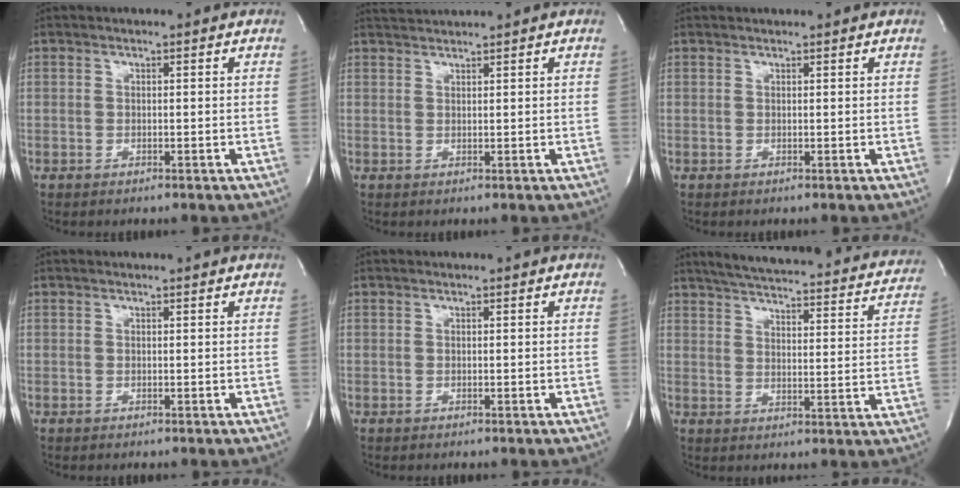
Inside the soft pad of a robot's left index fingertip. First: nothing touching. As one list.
[{"total": 2.2, "force": [2.1, -0.8, -0.1], "torque": [-0.001, 0.008, 0.048]}, {"total": 1.8, "force": [1.8, 0.0, 0.3], "torque": [-0.004, 0.019, 0.027]}, {"total": 1.0, "force": [1.0, 0.0, 0.2], "torque": [-0.008, 0.006, 0.012]}, {"total": 0.0}, {"total": 28.1, "force": [25.6, 4.9, 10.6], "torque": [-0.164, -0.047, 0.302]}]